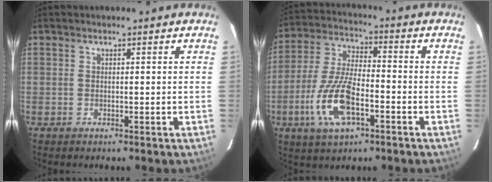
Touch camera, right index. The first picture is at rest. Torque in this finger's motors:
{"motor_torque": [1.61, -0.53, 0.67, 0.11]}